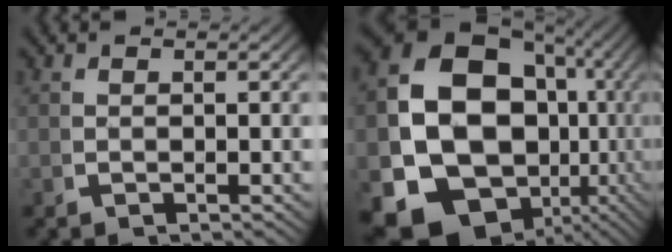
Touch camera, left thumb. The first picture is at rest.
{"total": 22.7, "force": [-3.9, 17.2, 14.2], "torque": [-0.300, -0.082, -0.045]}